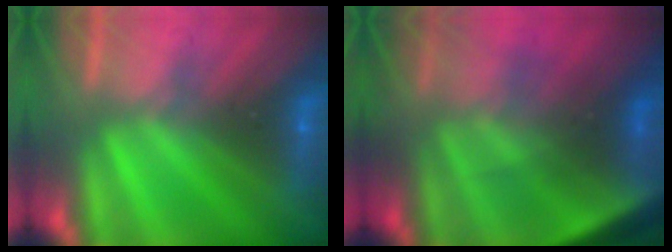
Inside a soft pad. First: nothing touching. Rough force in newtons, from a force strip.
{"total": 4.9}